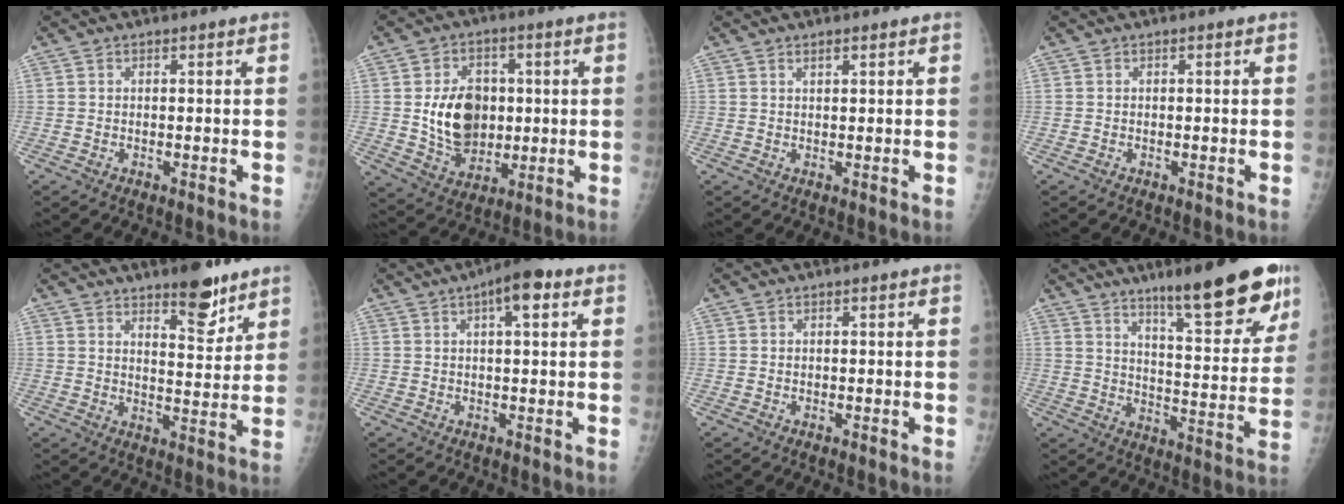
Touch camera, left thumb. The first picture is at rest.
{"total": 12.5, "force": [0.6, 9.4, 8.2], "torque": [-0.095, -0.008, 0.020]}
{"total": 1.0, "force": [0.7, 0.3, 0.7], "torque": [-0.005, -0.003, 0.011]}
{"total": 0.0}
{"total": 9.2, "force": [6.4, 3.3, 5.6], "torque": [-0.056, -0.045, 0.096]}
{"total": 6.8, "force": [2.8, 2.2, 5.8], "torque": [-0.074, 0.008, 0.033]}
{"total": 0.0}
{"total": 20.3, "force": [13.2, 4.1, 14.8], "torque": [-0.168, -0.066, 0.197]}